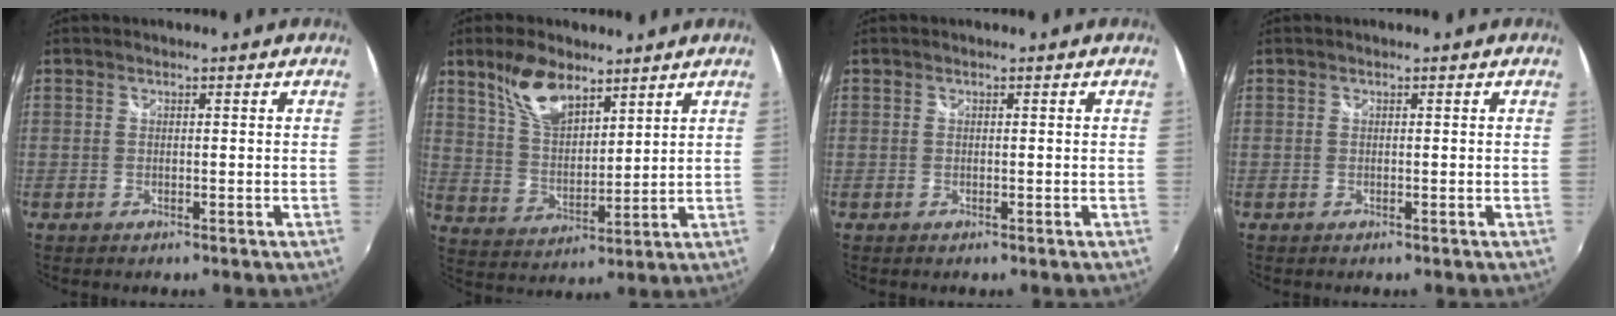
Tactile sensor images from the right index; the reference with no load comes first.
{"total": 10.4, "force": [7.0, 4.7, 6.1], "torque": [-0.114, 0.011, 0.142]}
{"total": 0.0}
{"total": 0.0}